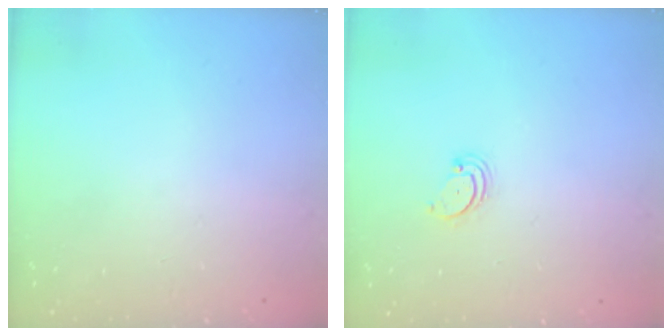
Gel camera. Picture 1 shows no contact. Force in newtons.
{"total": 2.6, "press": 2.5, "slide": 0.3}